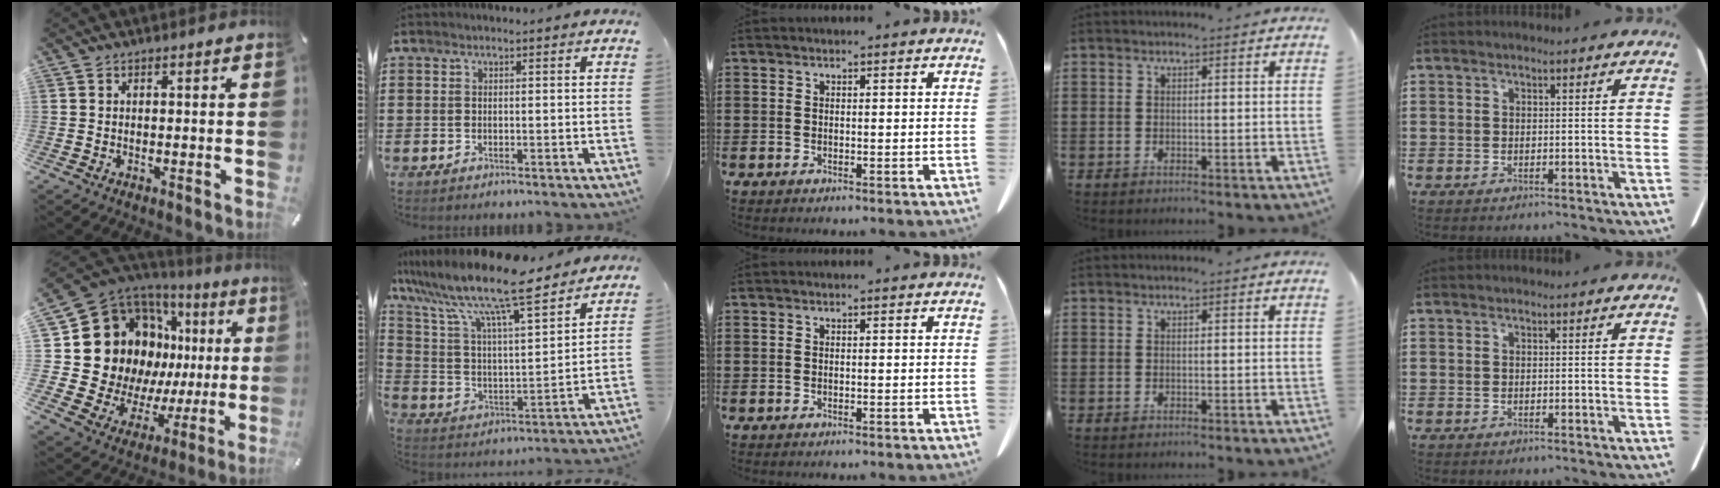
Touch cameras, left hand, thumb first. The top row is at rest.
{"thumb": {"total": 25.0, "force": [5.9, 19.2, 14.9], "torque": [-0.253, -0.076, 0.154]}, "index": {"total": 12.8, "force": [10.6, 1.4, 7.1], "torque": [-0.178, -0.059, 0.179]}}